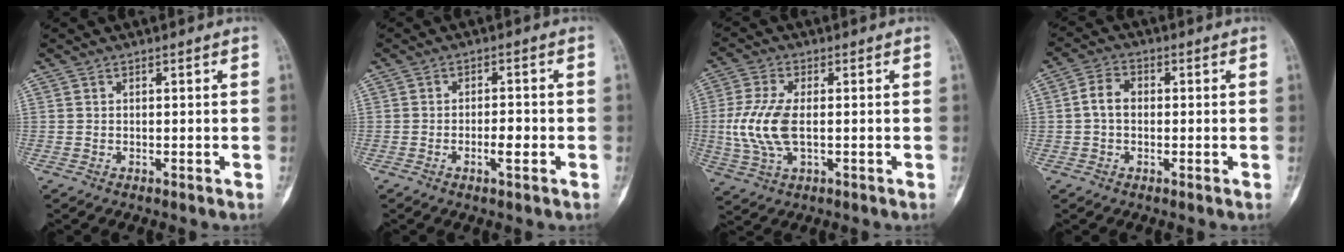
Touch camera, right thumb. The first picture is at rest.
{"total": 3.6, "force": [-1.2, 1.1, 3.2], "torque": [-0.050, 0.008, -0.022]}
{"total": 10.0, "force": [-0.3, 4.9, 8.7], "torque": [-0.205, -0.001, -0.005]}
{"total": 4.5, "force": [-0.1, 3.3, 3.1], "torque": [-0.051, 0.016, -0.010]}